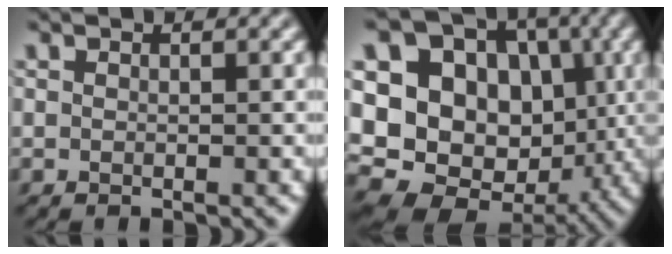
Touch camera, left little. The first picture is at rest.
{"total": 14.1, "force": [0.6, 11.5, 8.2], "torque": [-0.162, -0.002, 0.010]}